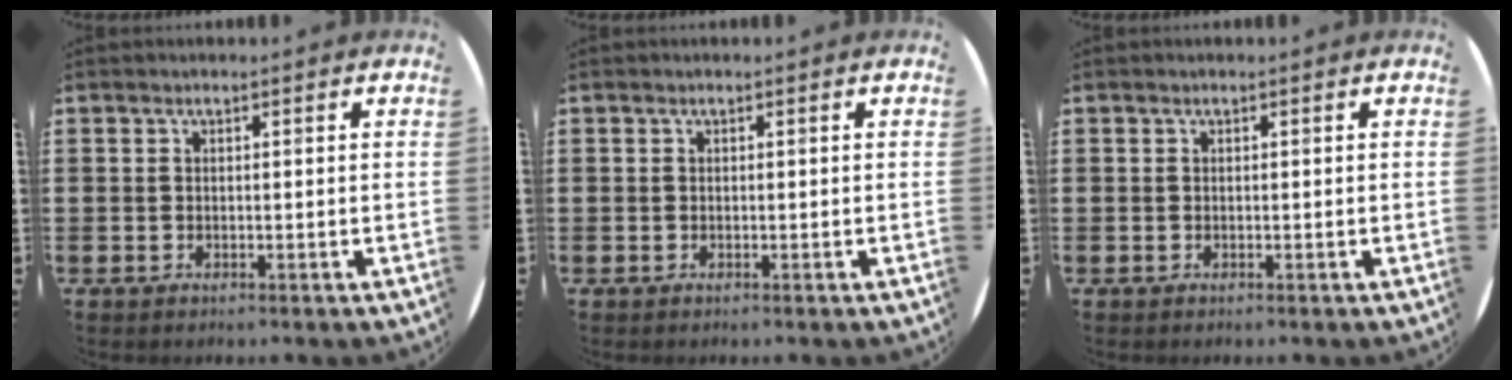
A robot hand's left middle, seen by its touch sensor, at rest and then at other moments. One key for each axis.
{"total": 0.0}
{"total": 0.0}